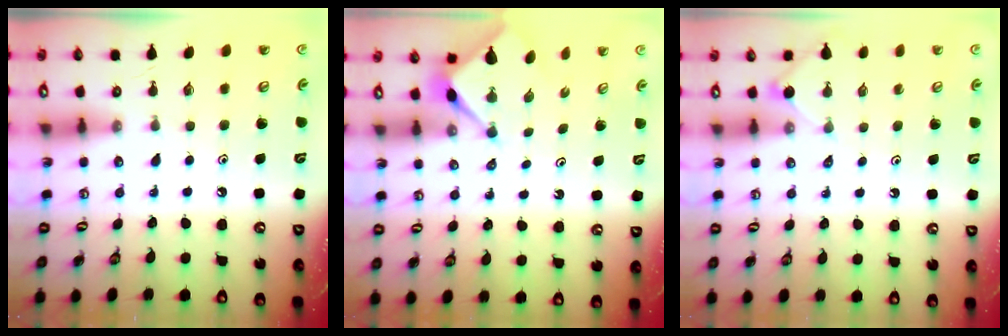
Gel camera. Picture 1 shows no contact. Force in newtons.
{"total": 3.1, "press": 3.1, "slide": 0.3}
{"total": 4.1, "press": 4.1, "slide": 0.3}